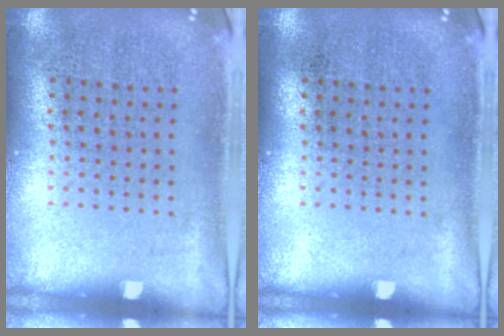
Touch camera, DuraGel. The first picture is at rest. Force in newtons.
{"total": 0.0}